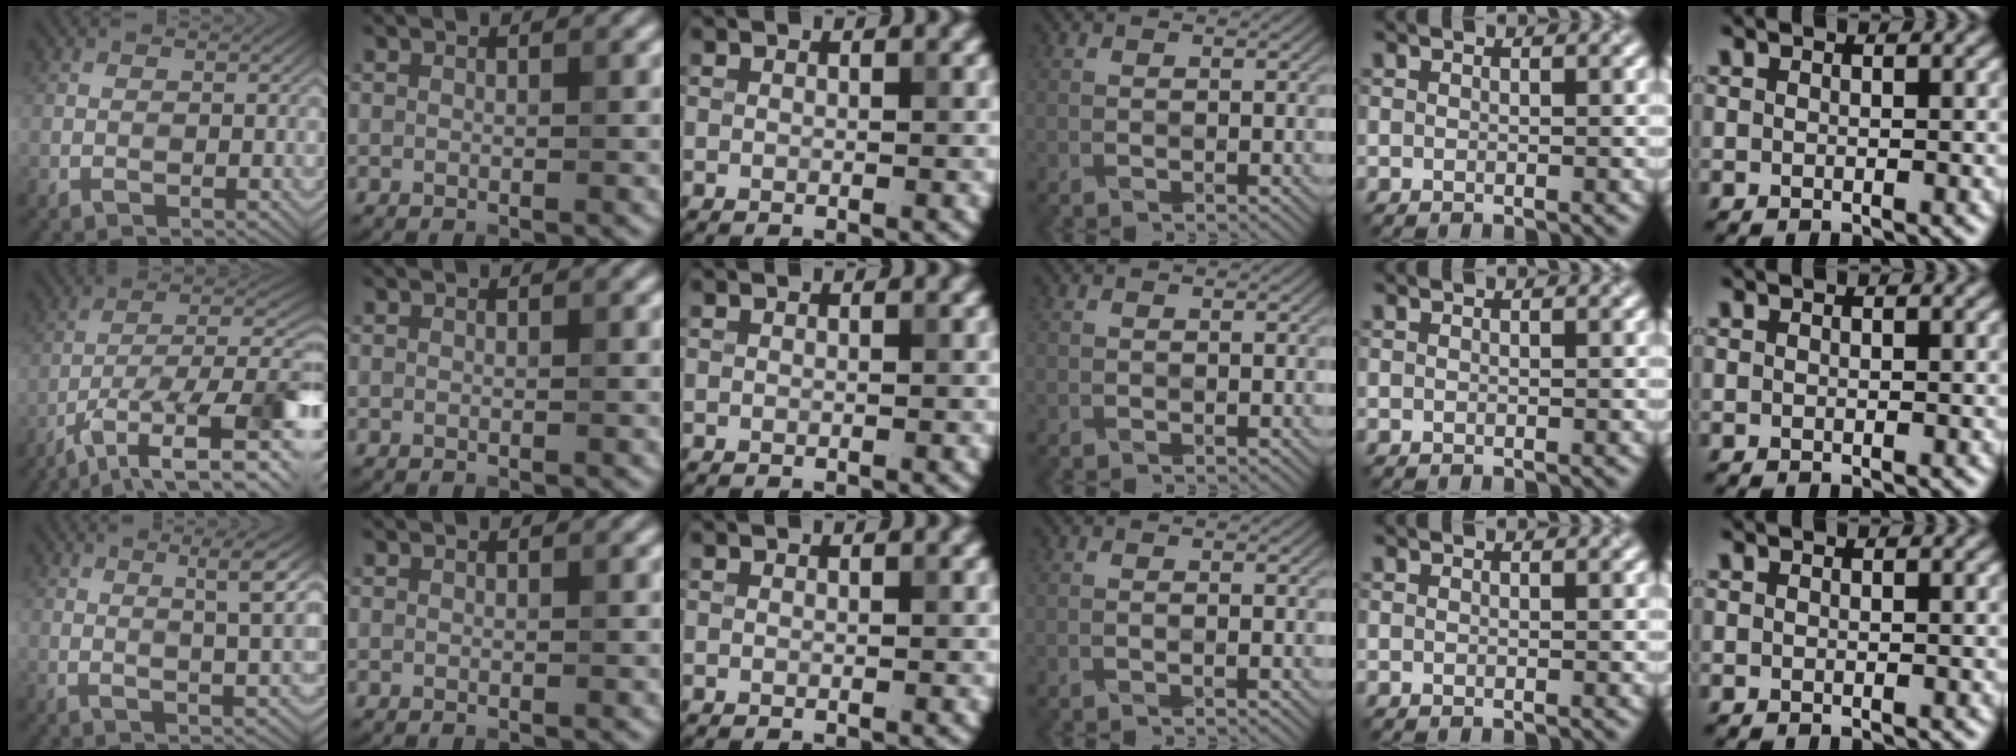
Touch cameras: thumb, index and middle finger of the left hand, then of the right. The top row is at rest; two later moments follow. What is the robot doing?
{"motion": "wrap", "object": "bandana"}